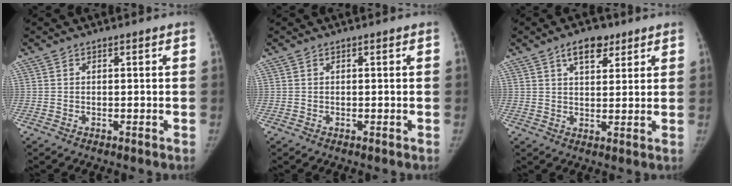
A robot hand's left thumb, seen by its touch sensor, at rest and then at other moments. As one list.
[{"total": 0.0}, {"total": 6.2, "force": [3.7, 3.3, 3.7], "torque": [-0.032, -0.017, 0.054]}]